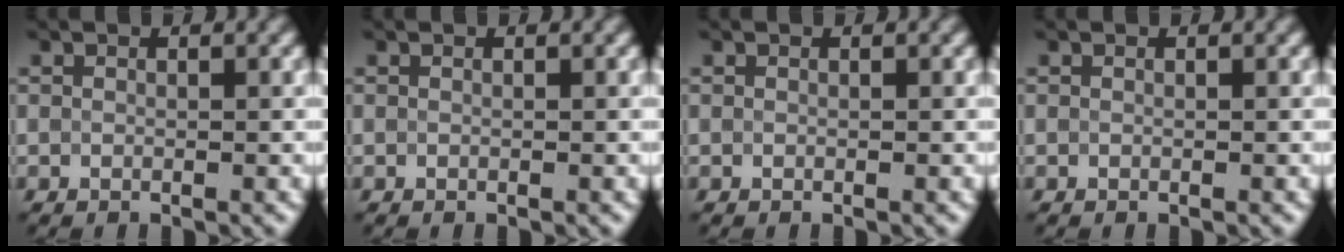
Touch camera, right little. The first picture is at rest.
{"total": 0.0}
{"total": 0.0}
{"total": 0.0}